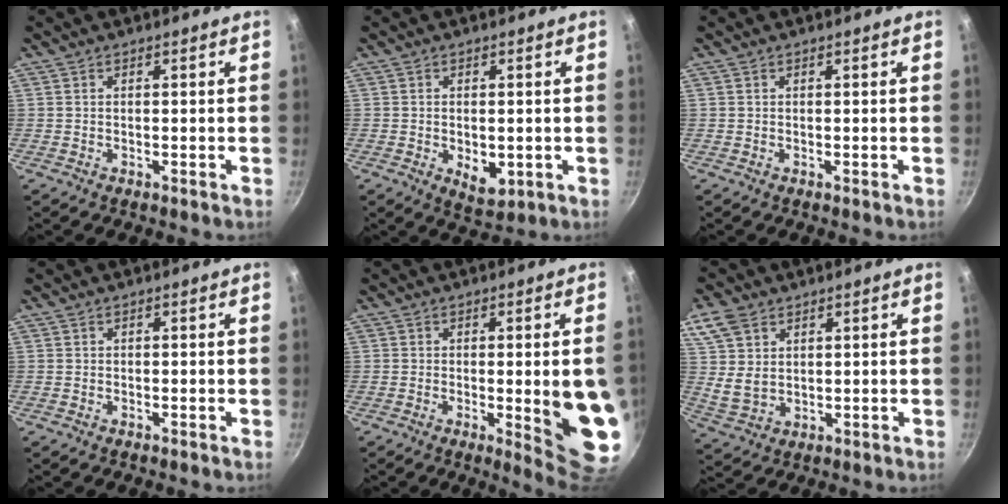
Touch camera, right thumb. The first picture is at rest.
{"total": 5.4, "force": [-0.9, 3.3, 4.2], "torque": [-0.054, -0.010, -0.006]}
{"total": 0.0}
{"total": 0.0}
{"total": 12.5, "force": [-1.2, 2.9, 12.1], "torque": [-0.128, -0.011, -0.008]}
{"total": 8.4, "force": [4.1, 5.8, 4.5], "torque": [-0.070, -0.016, 0.086]}